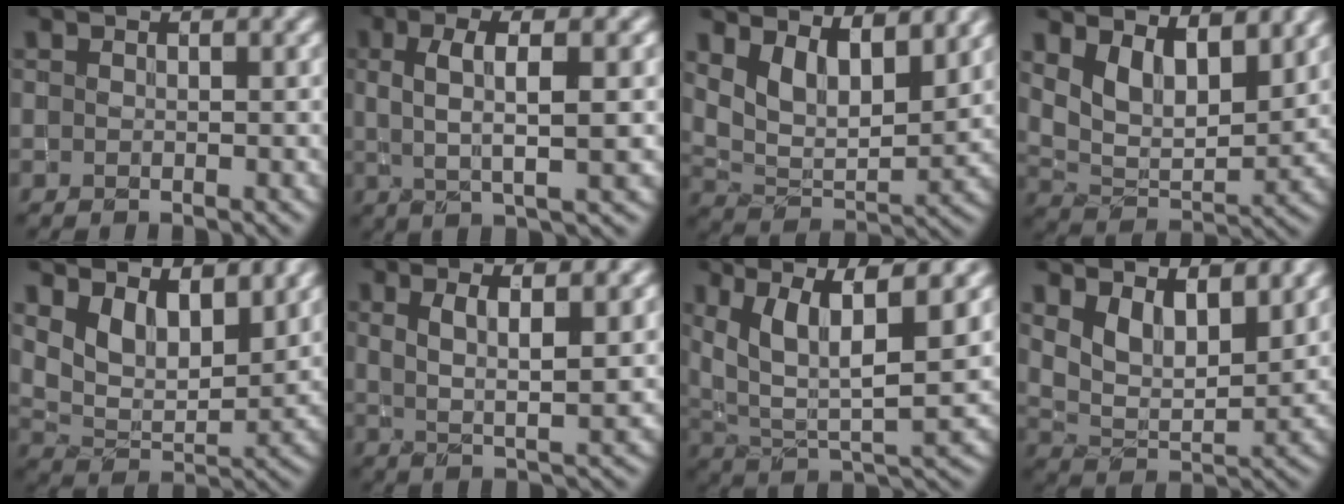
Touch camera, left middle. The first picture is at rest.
{"total": 5.6, "force": [1.0, 1.3, 5.4], "torque": [-0.096, 0.007, 0.017]}
{"total": 6.6, "force": [3.8, 3.1, 4.4], "torque": [-0.084, -0.012, 0.069]}
{"total": 6.4, "force": [3.5, 3.2, 4.2], "torque": [-0.083, -0.015, 0.062]}
{"total": 6.3, "force": [3.7, 3.2, 4.0], "torque": [-0.078, -0.014, 0.065]}
{"total": 4.4, "force": [1.6, 0.9, 4.0], "torque": [-0.076, -0.006, 0.030]}
{"total": 10.4, "force": [4.9, 3.3, 8.5], "torque": [-0.164, 0.001, 0.090]}
{"total": 5.8, "force": [3.3, 2.7, 4.0], "torque": [-0.078, -0.010, 0.059]}